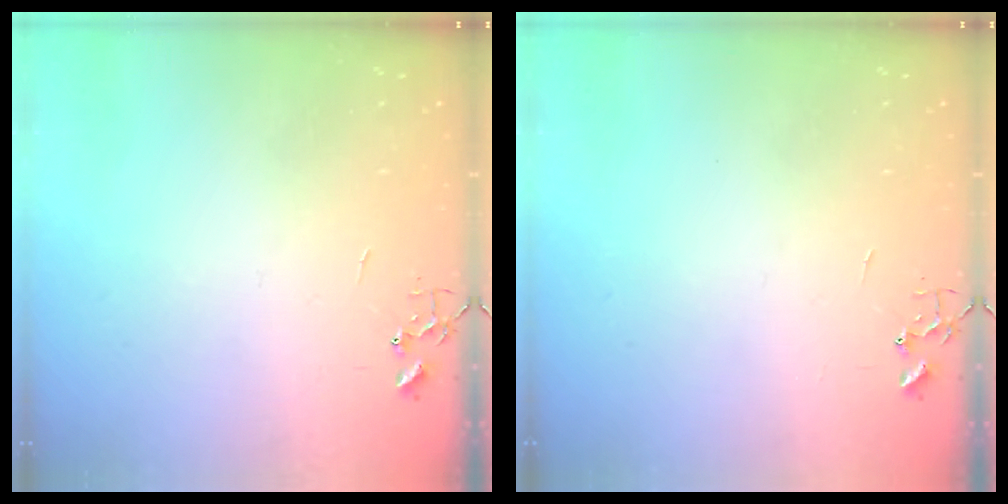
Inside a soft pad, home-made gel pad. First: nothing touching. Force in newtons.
{"total": 0.0}